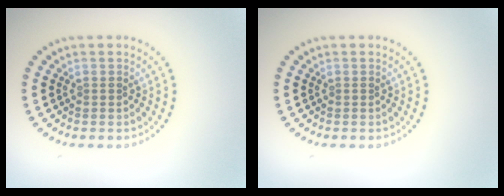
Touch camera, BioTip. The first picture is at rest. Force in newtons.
{"total": 0.0}